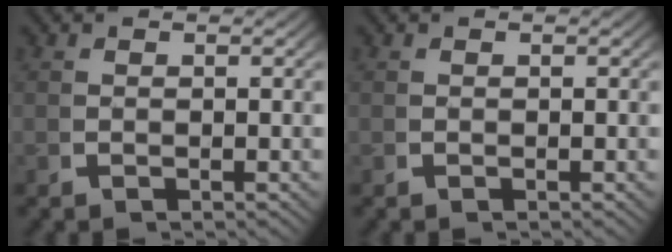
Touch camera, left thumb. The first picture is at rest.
{"total": 0.0}